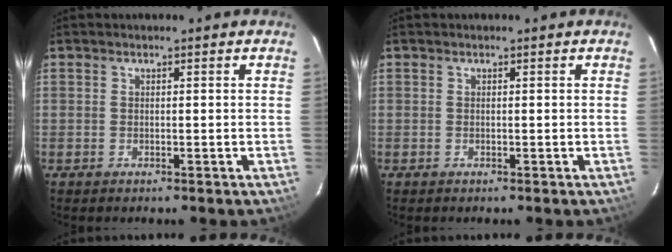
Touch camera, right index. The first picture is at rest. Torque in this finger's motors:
{"motor_torque": [-0.03, 0.03, 0.00, 0.01]}